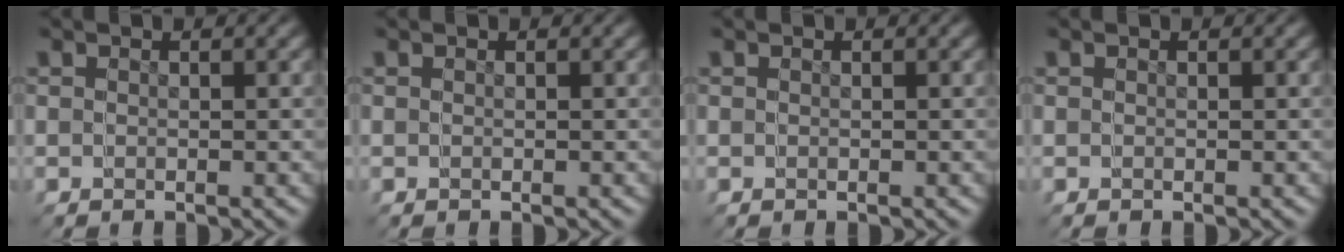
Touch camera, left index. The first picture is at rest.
{"total": 0.0}
{"total": 0.0}
{"total": 0.0}